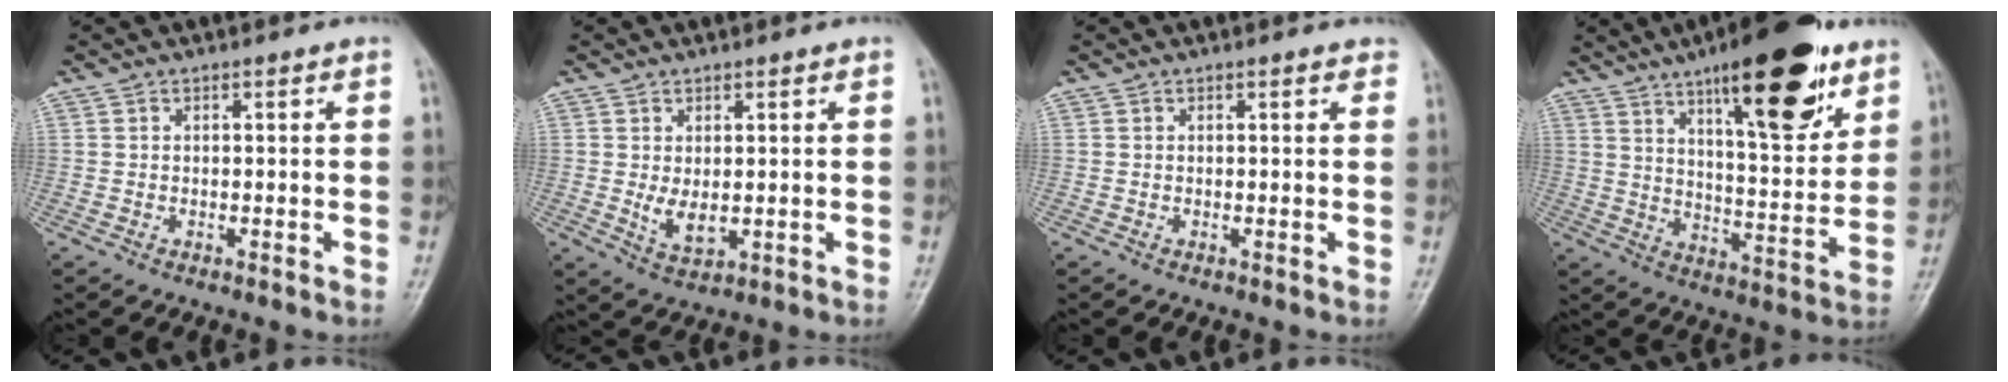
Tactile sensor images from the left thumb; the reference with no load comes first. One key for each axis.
{"total": 4.4, "fx": 0.7, "fy": 2.4, "fz": 3.6, "tx": -0.056, "ty": -0.015, "tz": 0.022}
{"total": 1.3, "fx": 1.0, "fy": 0.6, "fz": 0.7, "tx": -0.001, "ty": 0.000, "tz": 0.007}
{"total": 21.7, "fx": 12.8, "fy": 6.7, "fz": 16.2, "tx": -0.206, "ty": -0.058, "tz": 0.197}